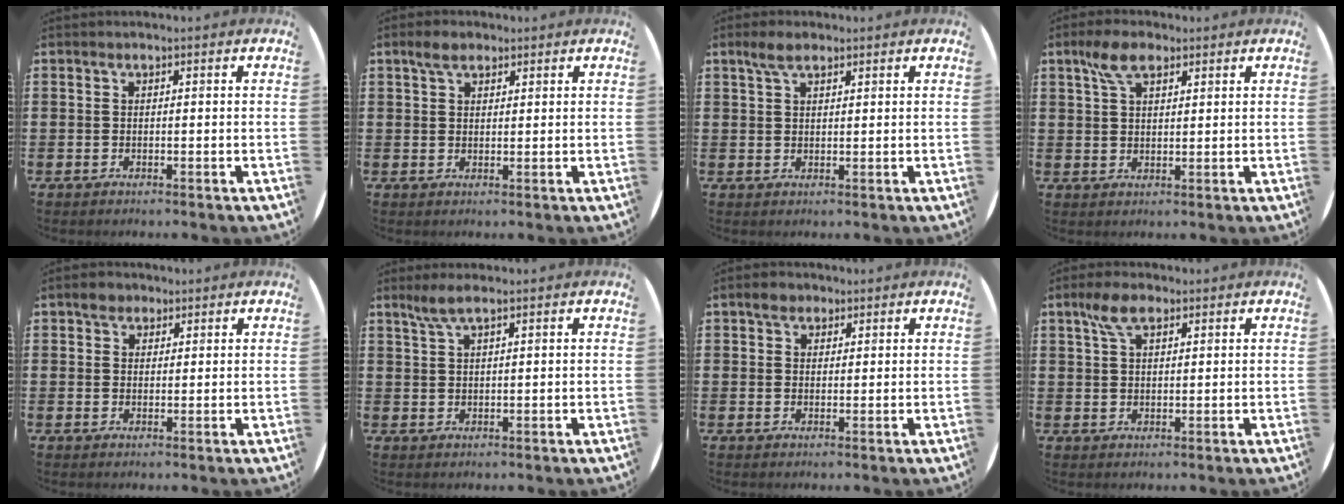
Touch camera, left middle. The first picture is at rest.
{"total": 2.9, "force": [2.2, 1.5, 1.3], "torque": [-0.021, 0.004, 0.039]}
{"total": 3.1, "force": [2.2, 1.3, 1.8], "torque": [-0.031, 0.004, 0.039]}
{"total": 4.9, "force": [3.0, 2.3, 3.0], "torque": [-0.058, 0.006, 0.053]}
{"total": 2.2, "force": [1.7, 1.4, 0.2], "torque": [0.000, 0.005, 0.032]}
{"total": 2.8, "force": [2.0, 0.4, 1.9], "torque": [-0.041, 0.004, 0.036]}
{"total": 2.2, "force": [1.7, 1.4, 0.4], "torque": [-0.003, 0.004, 0.031]}
{"total": 4.6, "force": [2.9, 2.2, 2.8], "torque": [-0.054, 0.005, 0.050]}